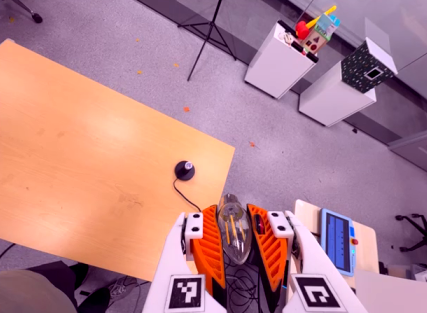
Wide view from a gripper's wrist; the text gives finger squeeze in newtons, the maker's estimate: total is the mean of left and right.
{"total": 19.0, "left": 21.1, "right": 17.0}